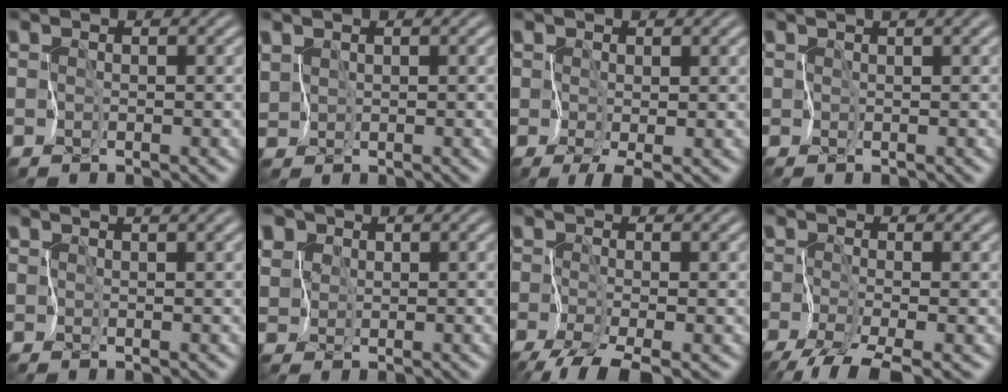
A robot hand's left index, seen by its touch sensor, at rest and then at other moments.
{"total": 1.4, "force": [0.7, 1.1, 0.6], "torque": [-0.020, -0.001, 0.014]}
{"total": 1.9, "force": [0.2, 0.9, 1.7], "torque": [-0.029, -0.002, 0.007]}
{"total": 3.9, "force": [2.3, 1.1, 3.0], "torque": [-0.040, 0.016, 0.031]}
{"total": 2.8, "force": [1.9, 0.8, 1.9], "torque": [-0.024, 0.016, 0.025]}
{"total": 4.2, "force": [2.2, 3.4, 1.3], "torque": [-0.057, 0.016, 0.038]}
{"total": 3.5, "force": [-2.5, 0.5, 2.4], "torque": [-0.038, -0.004, -0.049]}
{"total": 3.7, "force": [-2.7, 0.4, 2.6], "torque": [-0.040, -0.005, -0.054]}